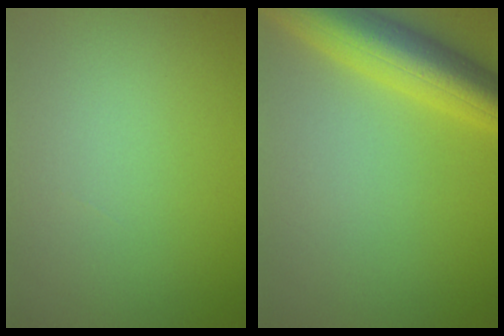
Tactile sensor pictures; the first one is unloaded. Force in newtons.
{"total": 8.0, "press": 8.0, "slide": 0.4}